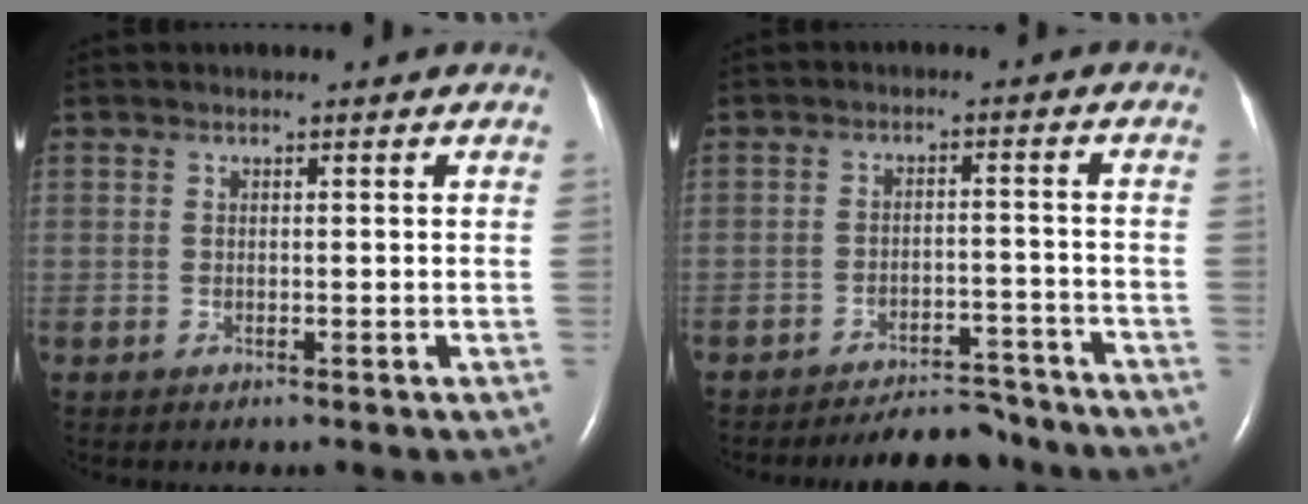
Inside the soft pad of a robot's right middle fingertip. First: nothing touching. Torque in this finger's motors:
{"motor_torque": [0.09, -0.12, 0.04, 0.03]}